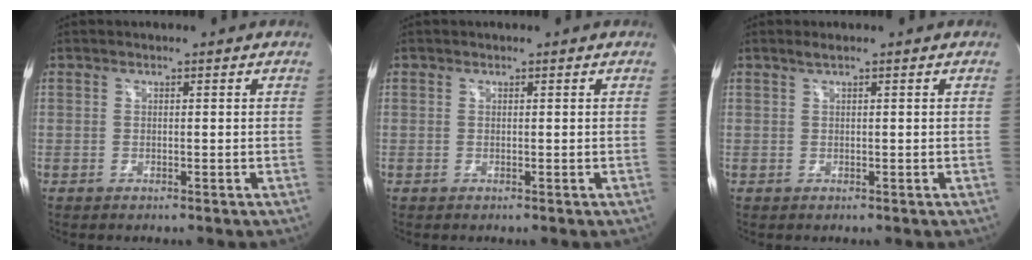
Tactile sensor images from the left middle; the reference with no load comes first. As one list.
[{"total": 0.0}, {"total": 0.8, "force": [0.6, -0.1, 0.6], "torque": [-0.018, 0.007, 0.016]}]